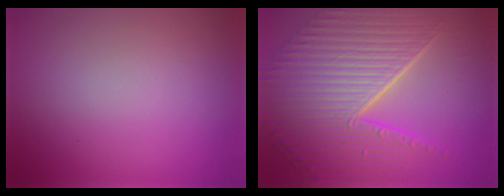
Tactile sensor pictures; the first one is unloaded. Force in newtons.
{"total": 11.2, "press": 7.3, "slide": 8.4}